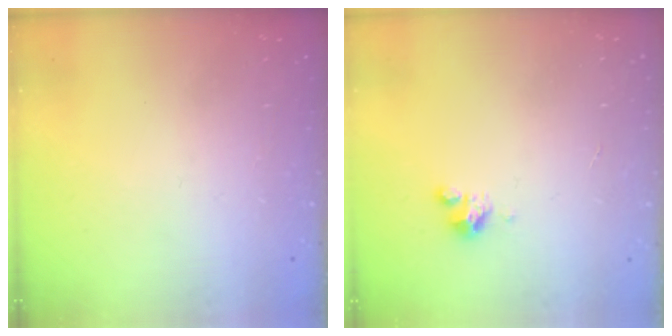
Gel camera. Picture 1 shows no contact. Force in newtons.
{"total": 2.5, "press": 2.5, "slide": 0.2}